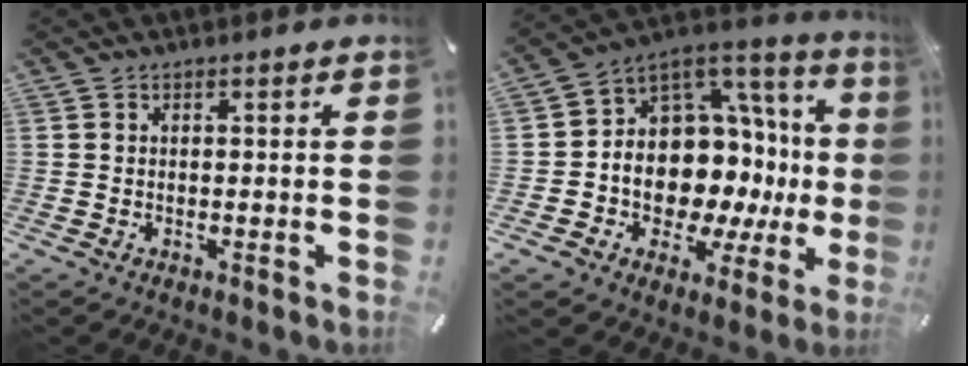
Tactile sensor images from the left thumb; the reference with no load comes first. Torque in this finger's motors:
{"motor_torque": [1.64, 3.16, 0.37, 0.22, 0.10]}